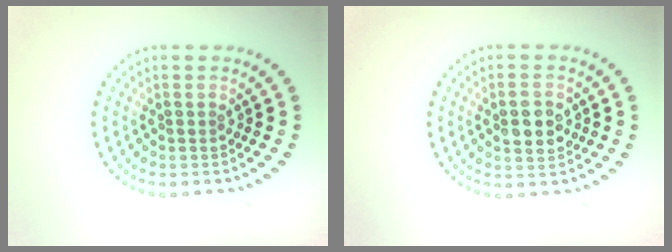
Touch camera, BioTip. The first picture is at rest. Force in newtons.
{"total": 3.0, "press": 3.0, "slide": 0.1}